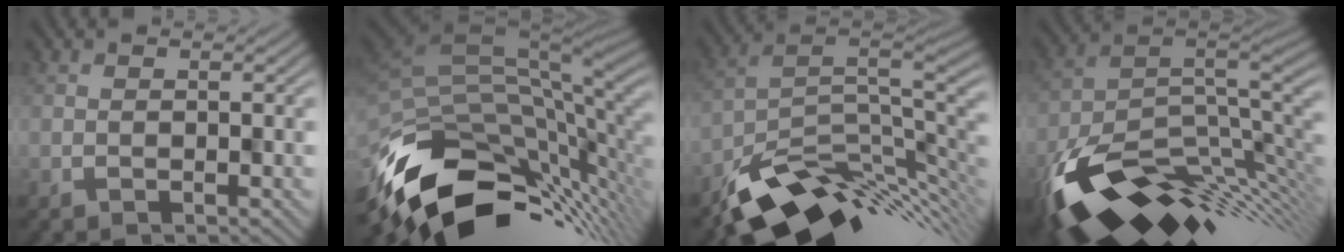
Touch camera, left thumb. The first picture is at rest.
{"total": 15.0, "force": [-4.9, 8.0, 11.7], "torque": [-0.228, -0.038, -0.074]}
{"total": 11.6, "force": [-6.8, 5.1, 7.9], "torque": [-0.134, -0.014, -0.110]}
{"total": 14.8, "force": [-4.2, 7.4, 12.1], "torque": [-0.233, -0.023, -0.068]}